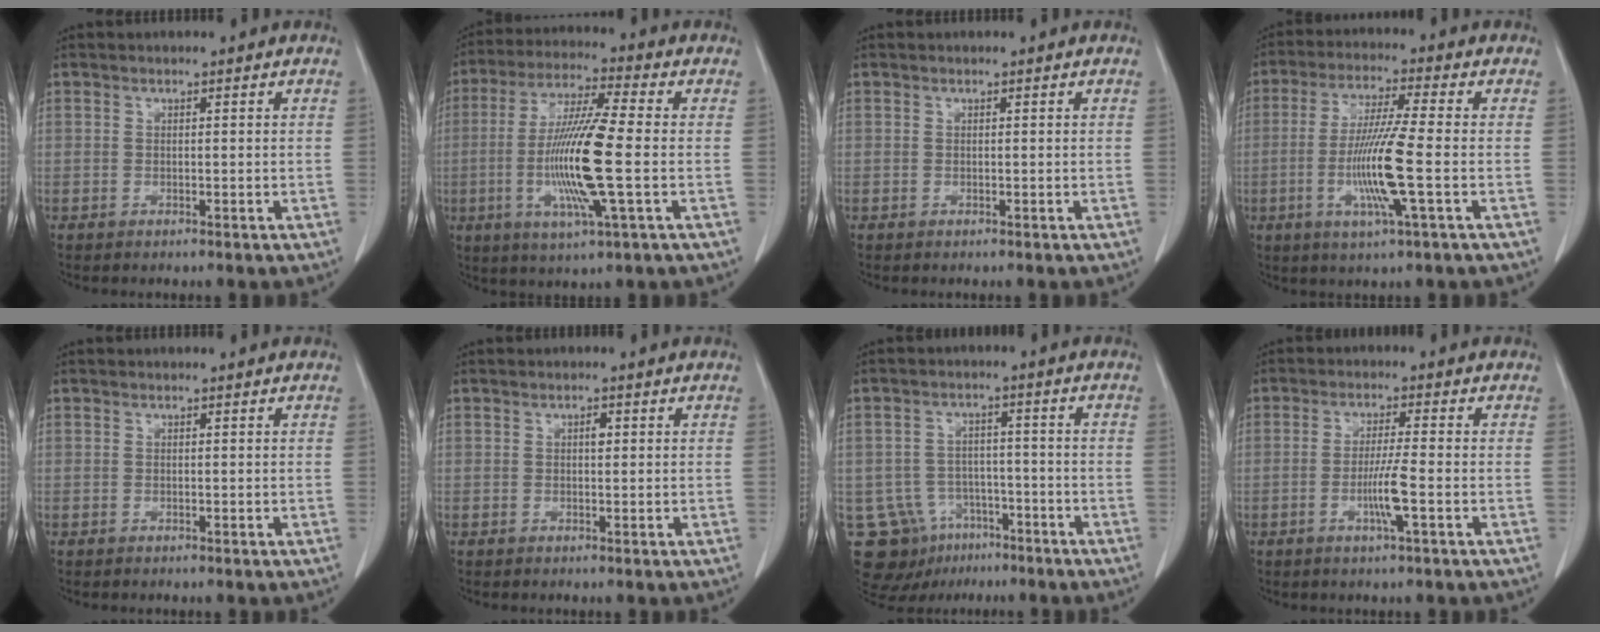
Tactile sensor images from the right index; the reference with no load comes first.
{"total": 14.2, "force": [-2.2, 0.3, 14.0], "torque": [-0.279, -0.012, -0.047]}
{"total": 0.0}
{"total": 10.7, "force": [-2.4, -0.6, 10.4], "torque": [-0.209, -0.013, -0.050]}
{"total": 0.0}
{"total": 1.0, "force": [0.2, 0.5, 0.9], "torque": [-0.014, 0.002, 0.003]}
{"total": 11.9, "force": [-6.9, 9.2, 2.8], "torque": [-0.061, 0.030, -0.095]}
{"total": 5.0, "force": [-1.6, -0.4, 4.8], "torque": [-0.088, -0.008, -0.031]}